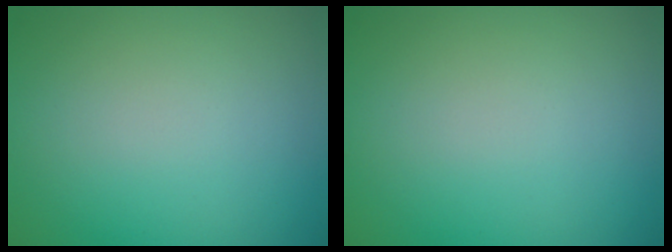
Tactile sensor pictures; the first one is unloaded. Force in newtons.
{"total": 0.0}